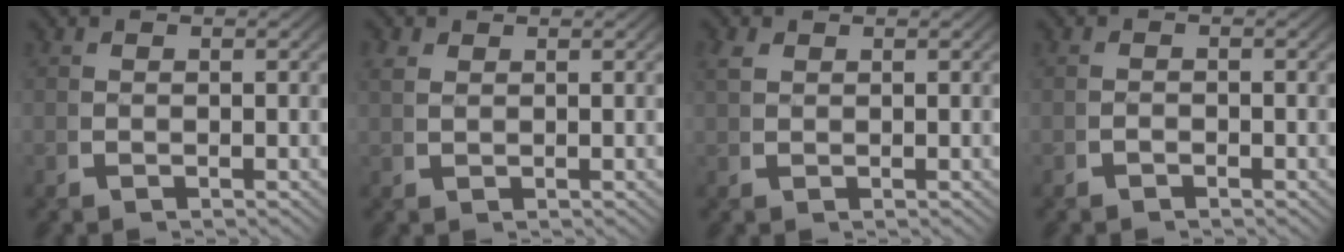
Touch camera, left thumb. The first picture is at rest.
{"total": 1.2, "force": [1.0, 0.3, 0.4], "torque": [-0.009, 0.001, 0.027]}
{"total": 1.2, "force": [1.0, 0.4, 0.4], "torque": [-0.010, 0.001, 0.026]}
{"total": 0.6, "force": [-0.6, 0.0, 0.0], "torque": [0.001, -0.002, -0.012]}